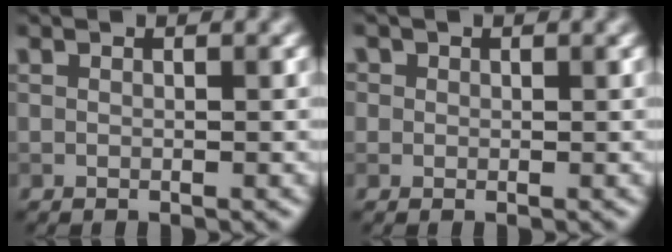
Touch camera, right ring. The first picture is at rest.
{"total": 1.8, "force": [0.9, 1.5, 0.7], "torque": [-0.019, 0.004, 0.014]}